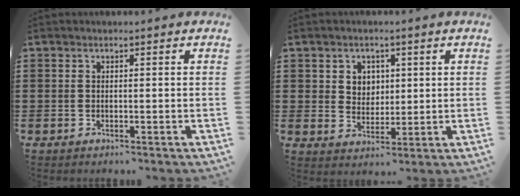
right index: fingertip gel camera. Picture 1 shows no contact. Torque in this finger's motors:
{"motor_torque": [0.43, -0.33, 0.11, 0.04]}